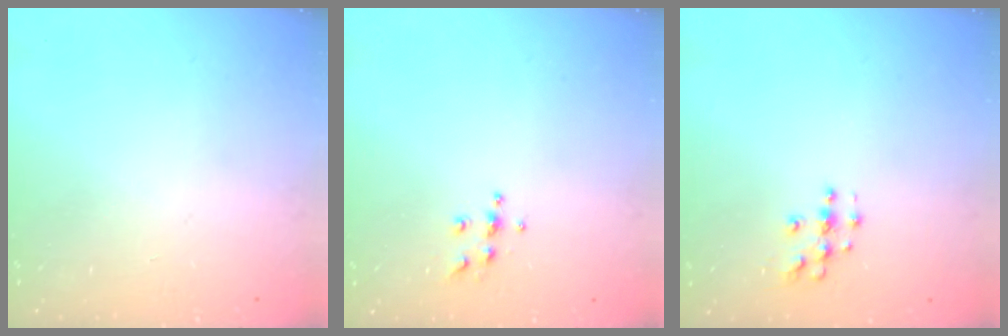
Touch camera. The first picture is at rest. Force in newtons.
{"total": 5.6, "press": 5.6, "slide": 0.4}
{"total": 3.9, "press": 3.9, "slide": 0.3}